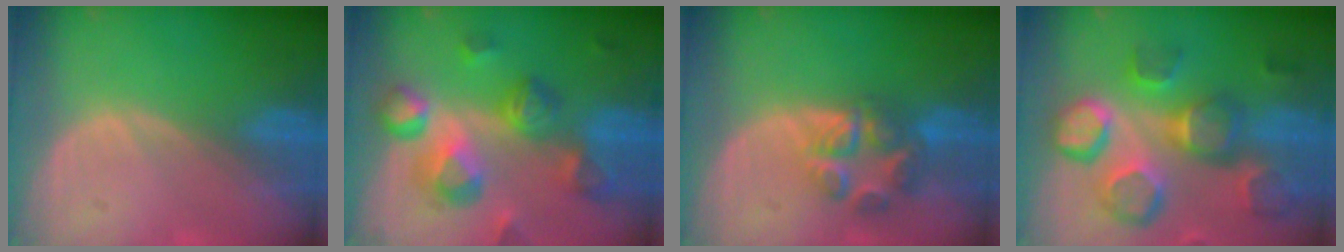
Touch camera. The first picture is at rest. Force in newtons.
{"total": 10.7, "press": 9.6, "slide": 4.7}
{"total": 7.1, "press": 5.9, "slide": 3.8}
{"total": 12.7, "press": 11.2, "slide": 6.0}